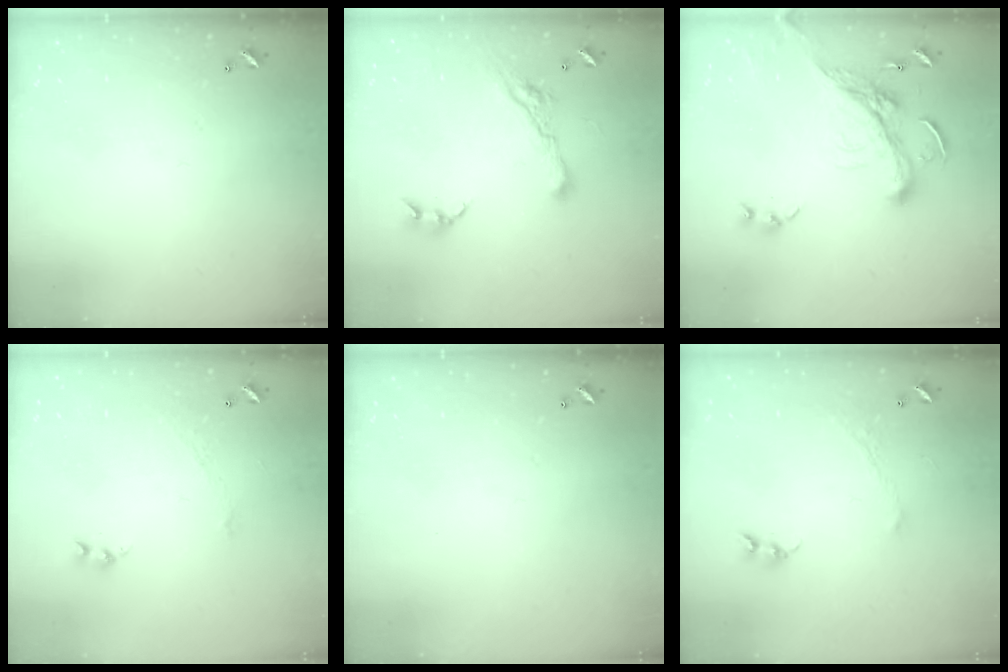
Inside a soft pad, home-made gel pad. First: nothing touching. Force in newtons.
{"total": 7.7, "press": 7.7, "slide": 1.0}
{"total": 6.7, "press": 6.5, "slide": 1.6}
{"total": 1.9, "press": 1.8, "slide": 0.4}
{"total": 0.0}
{"total": 1.0, "press": 0.9, "slide": 0.4}